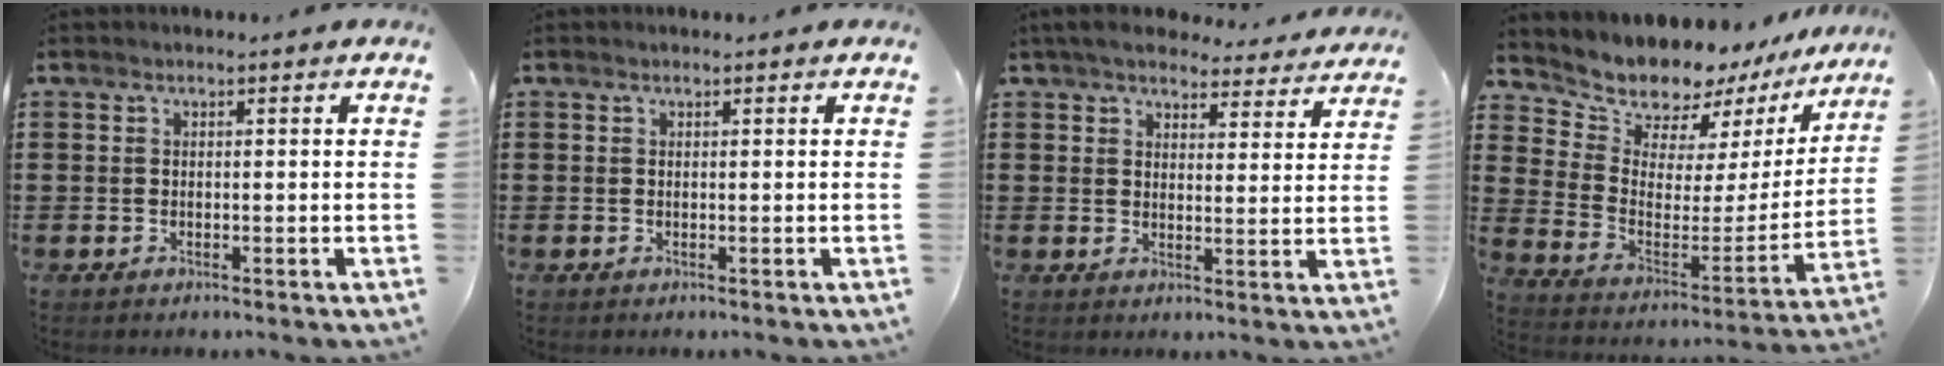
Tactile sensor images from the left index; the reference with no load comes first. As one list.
[{"total": 0.0}, {"total": 5.5, "force": [5.2, 1.2, 1.3], "torque": [-0.046, -0.019, 0.095]}, {"total": 9.3, "force": [8.9, 2.4, 1.0], "torque": [-0.062, -0.083, 0.156]}]